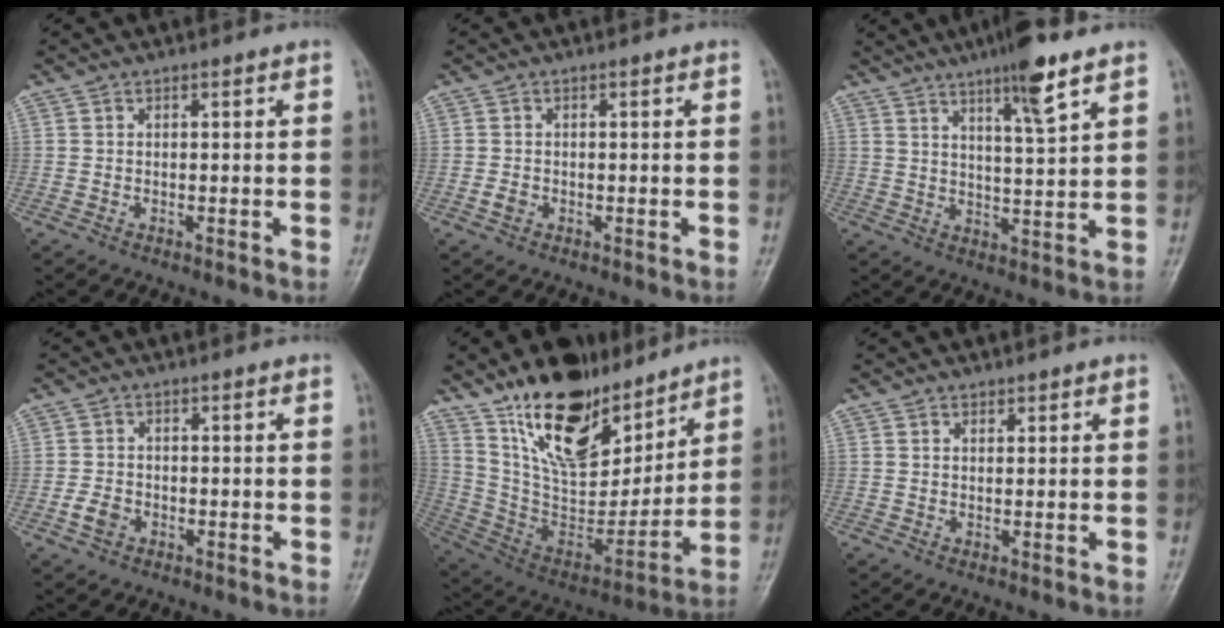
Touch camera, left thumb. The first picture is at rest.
{"total": 1.6, "force": [-0.5, 1.3, 0.8], "torque": [-0.012, 0.003, -0.011]}
{"total": 9.0, "force": [5.7, 0.9, 6.9], "torque": [-0.109, -0.032, 0.092]}
{"total": 3.2, "force": [-1.3, 2.4, 1.6], "torque": [-0.027, 0.006, -0.024]}
{"total": 24.3, "force": [15.7, 11.4, 14.6], "torque": [-0.195, -0.079, 0.284]}
{"total": 1.1, "force": [0.8, 0.7, 0.3], "torque": [0.004, -0.005, 0.010]}